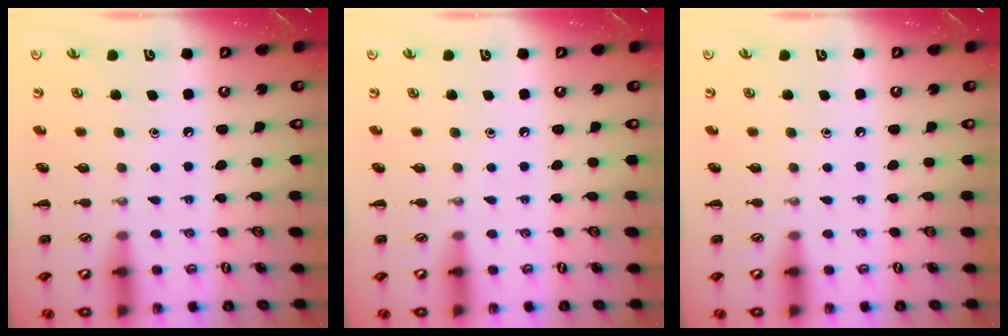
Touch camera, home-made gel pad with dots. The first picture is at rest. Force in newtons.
{"total": 0.0}
{"total": 0.0}